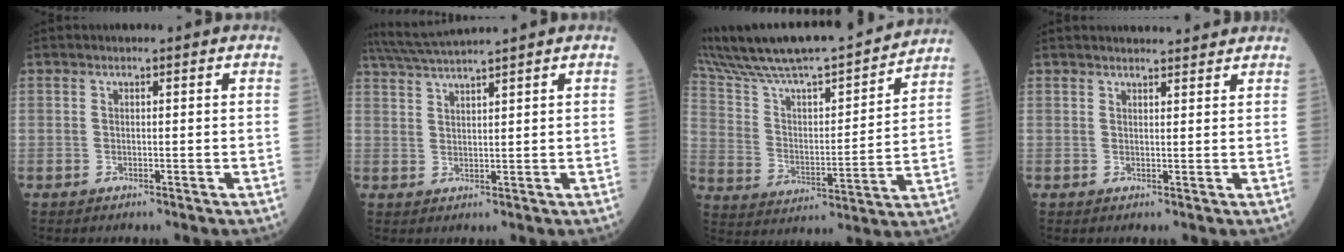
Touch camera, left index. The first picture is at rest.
{"total": 6.7, "force": [6.0, -1.5, 2.6], "torque": [-0.052, 0.021, 0.112]}
{"total": 24.5, "force": [21.5, 3.4, 11.2], "torque": [-0.194, 0.014, 0.333]}
{"total": 7.4, "force": [7.1, 1.0, 2.0], "torque": [-0.021, 0.019, 0.083]}